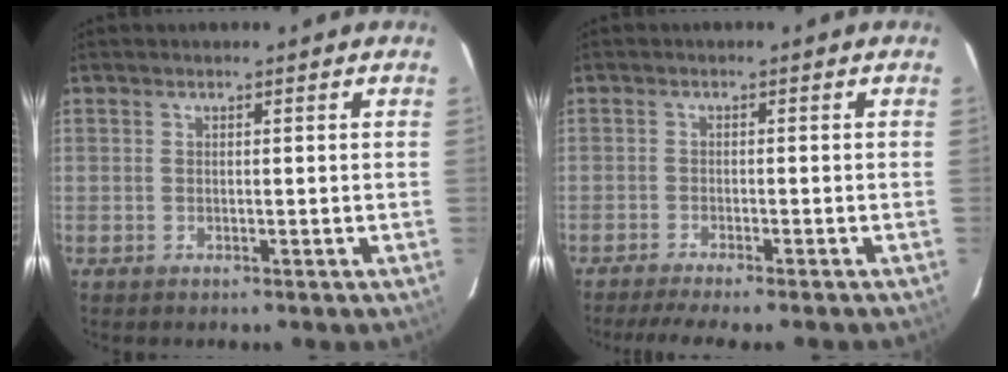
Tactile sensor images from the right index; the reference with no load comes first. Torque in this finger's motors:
{"motor_torque": [1.03, -1.10, 0.28, 0.07]}